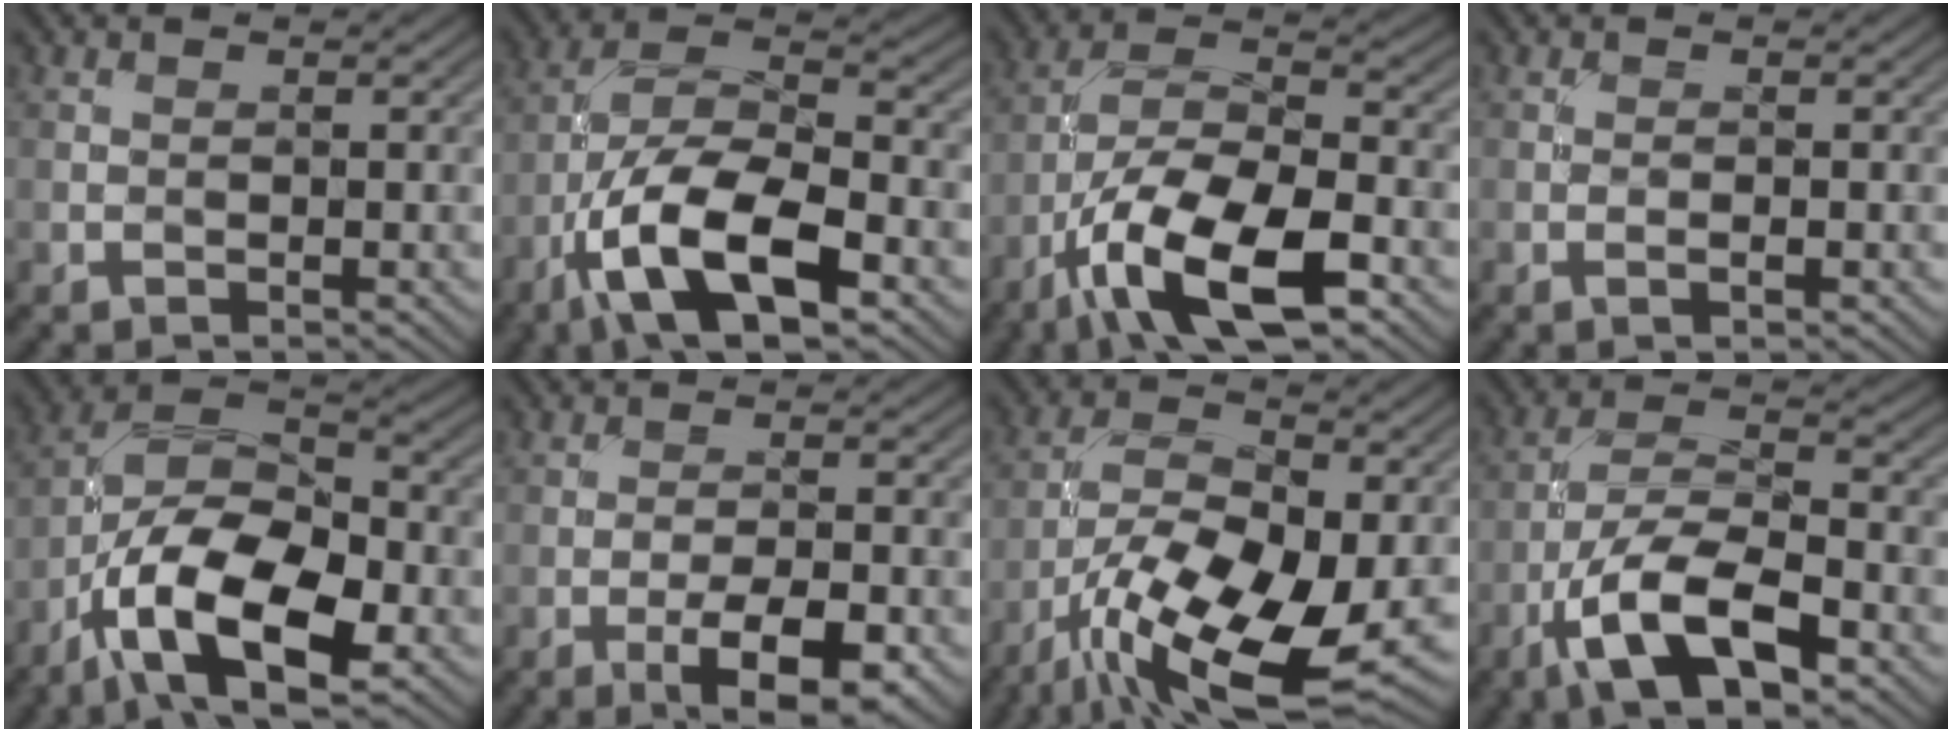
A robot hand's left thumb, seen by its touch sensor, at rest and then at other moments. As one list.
[{"total": 13.6, "force": [-6.3, 5.3, 10.9], "torque": [-0.211, -0.006, -0.128]}, {"total": 13.4, "force": [-6.9, 4.7, 10.5], "torque": [-0.199, -0.001, -0.138]}, {"total": 0.9, "force": [-0.2, 0.1, 0.8], "torque": [-0.018, 0.002, -0.005]}, {"total": 14.4, "force": [-6.8, 6.5, 10.8], "torque": [-0.209, -0.011, -0.141]}, {"total": 7.0, "force": [-3.4, 2.1, 5.7], "torque": [-0.094, 0.001, -0.051]}, {"total": 14.7, "force": [-6.7, 5.6, 11.8], "torque": [-0.224, -0.023, -0.129]}, {"total": 12.0, "force": [-6.0, 4.4, 9.4], "torque": [-0.180, -0.003, -0.122]}]